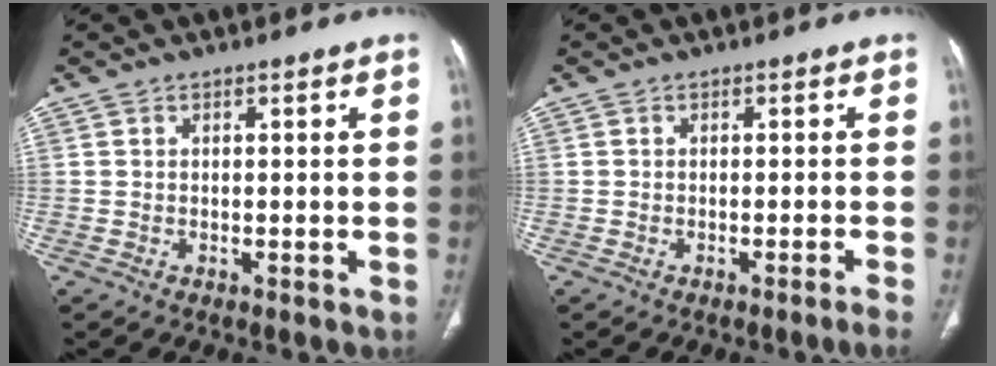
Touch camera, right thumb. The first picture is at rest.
{"total": 1.9, "force": [-1.4, -0.7, 1.0], "torque": [-0.023, 0.008, -0.017]}